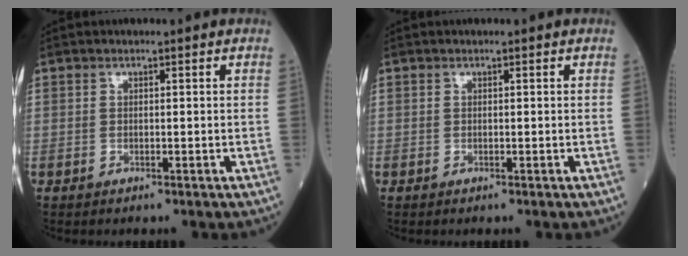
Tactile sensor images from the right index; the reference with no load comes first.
{"total": 0.0}